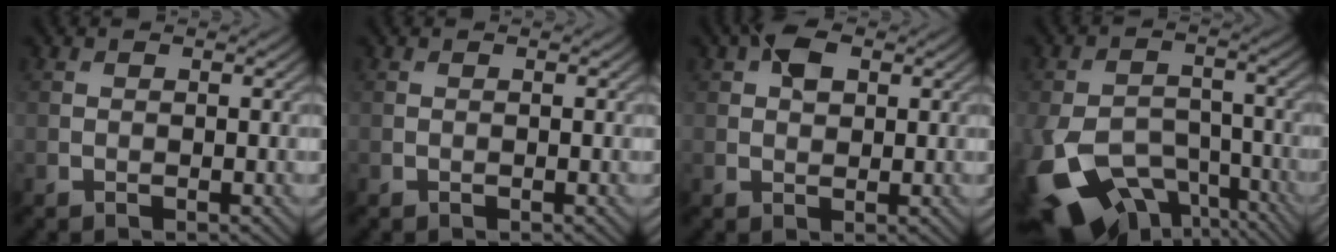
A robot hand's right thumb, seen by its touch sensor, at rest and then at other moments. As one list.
[{"total": 0.0}, {"total": 3.5, "force": [1.4, 2.1, 2.4], "torque": [-0.045, 0.008, 0.020]}, {"total": 14.8, "force": [-8.6, 8.6, 8.5], "torque": [-0.213, -0.058, -0.122]}]